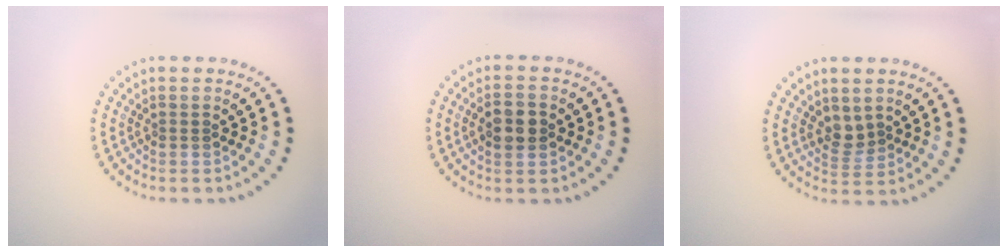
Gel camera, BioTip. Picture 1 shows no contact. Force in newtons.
{"total": 2.9, "press": 2.9, "slide": 0.1}
{"total": 1.7, "press": 1.4, "slide": 0.9}